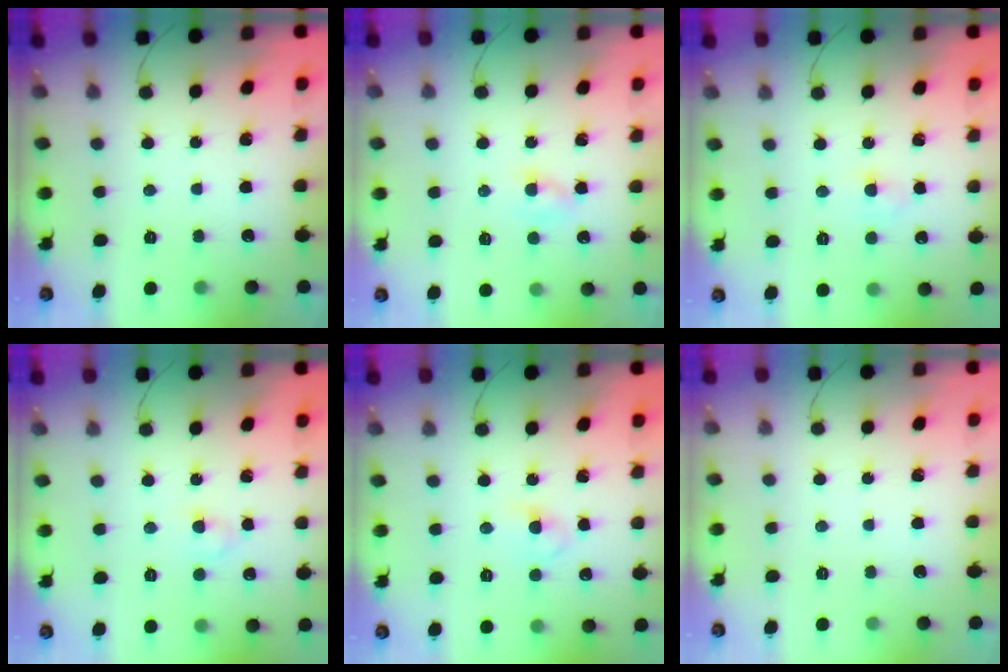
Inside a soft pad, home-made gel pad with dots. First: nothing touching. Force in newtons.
{"total": 1.6, "press": 1.4, "slide": 0.7}
{"total": 2.1, "press": 2.0, "slide": 0.9}
{"total": 2.2, "press": 2.0, "slide": 1.1}
{"total": 3.7, "press": 3.5, "slide": 1.3}
{"total": 0.0}